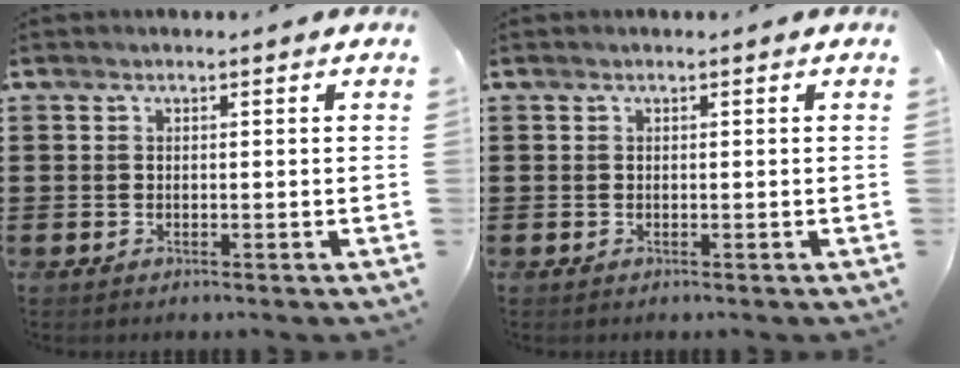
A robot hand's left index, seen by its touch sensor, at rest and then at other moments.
{"total": 0.0}